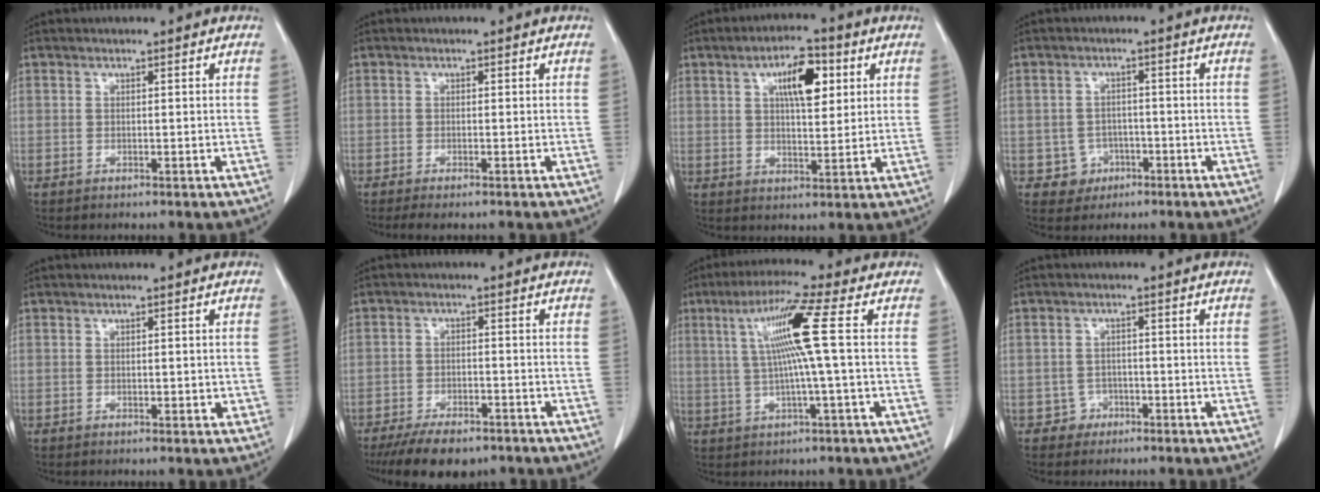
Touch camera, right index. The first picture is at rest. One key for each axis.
{"total": 3.3, "fx": -2.8, "fy": 0.6, "fz": 1.8, "tx": -0.023, "ty": -0.007, "tz": -0.037}
{"total": 8.1, "fx": 3.0, "fy": 2.7, "fz": 7.0, "tx": -0.117, "ty": 0.011, "tz": 0.050}
{"total": 3.8, "fx": -1.4, "fy": 3.5, "fz": -0.1, "tx": 0.010, "ty": 0.015, "tz": -0.013}
{"total": 1.5, "fx": -0.1, "fy": 0.8, "fz": 1.2, "tx": -0.017, "ty": 0.000, "tz": 0.005}
{"total": 9.6, "fx": -7.4, "fy": 3.8, "fz": 4.9, "tx": -0.073, "ty": -0.006, "tz": -0.112}
{"total": 9.3, "fx": 1.6, "fy": -1.5, "fz": 9.0, "tx": -0.168, "ty": 0.015, "tz": 0.033}
{"total": 2.4, "fx": -1.2, "fy": 2.0, "fz": -0.3, "tx": 0.014, "ty": 0.014, "tz": -0.020}